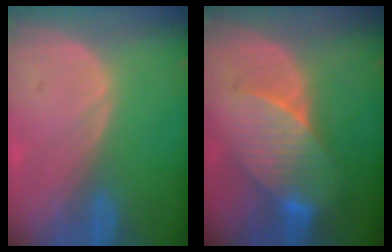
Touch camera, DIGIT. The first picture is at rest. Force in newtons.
{"total": 7.5, "press": 7.4, "slide": 1.2}